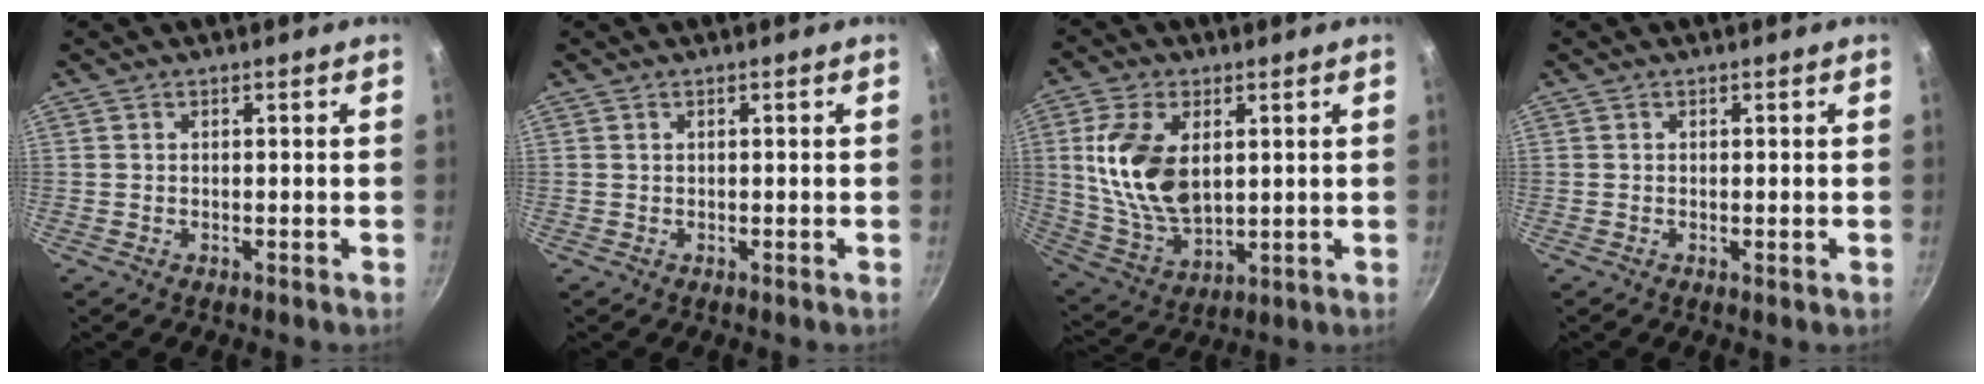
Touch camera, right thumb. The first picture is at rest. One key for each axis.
{"total": 0.0}
{"total": 14.9, "fx": 3.0, "fy": 8.8, "fz": 11.6, "tx": -0.212, "ty": -0.020, "tz": 0.067}
{"total": 0.6, "fx": -0.1, "fy": 0.1, "fz": 0.5, "tx": -0.010, "ty": -0.002, "tz": -0.002}